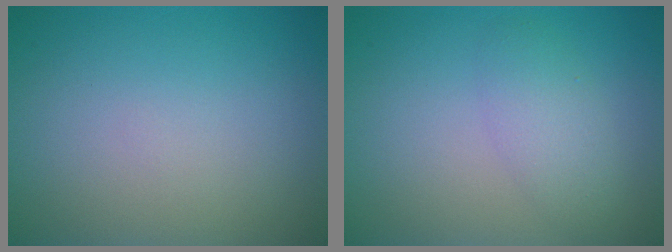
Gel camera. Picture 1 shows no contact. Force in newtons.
{"total": 2.4, "press": 2.4, "slide": 0.2}